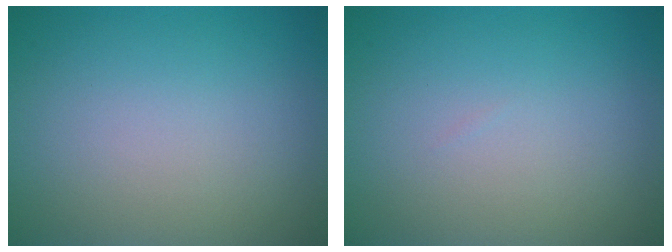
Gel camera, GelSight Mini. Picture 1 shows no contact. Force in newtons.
{"total": 0.0}